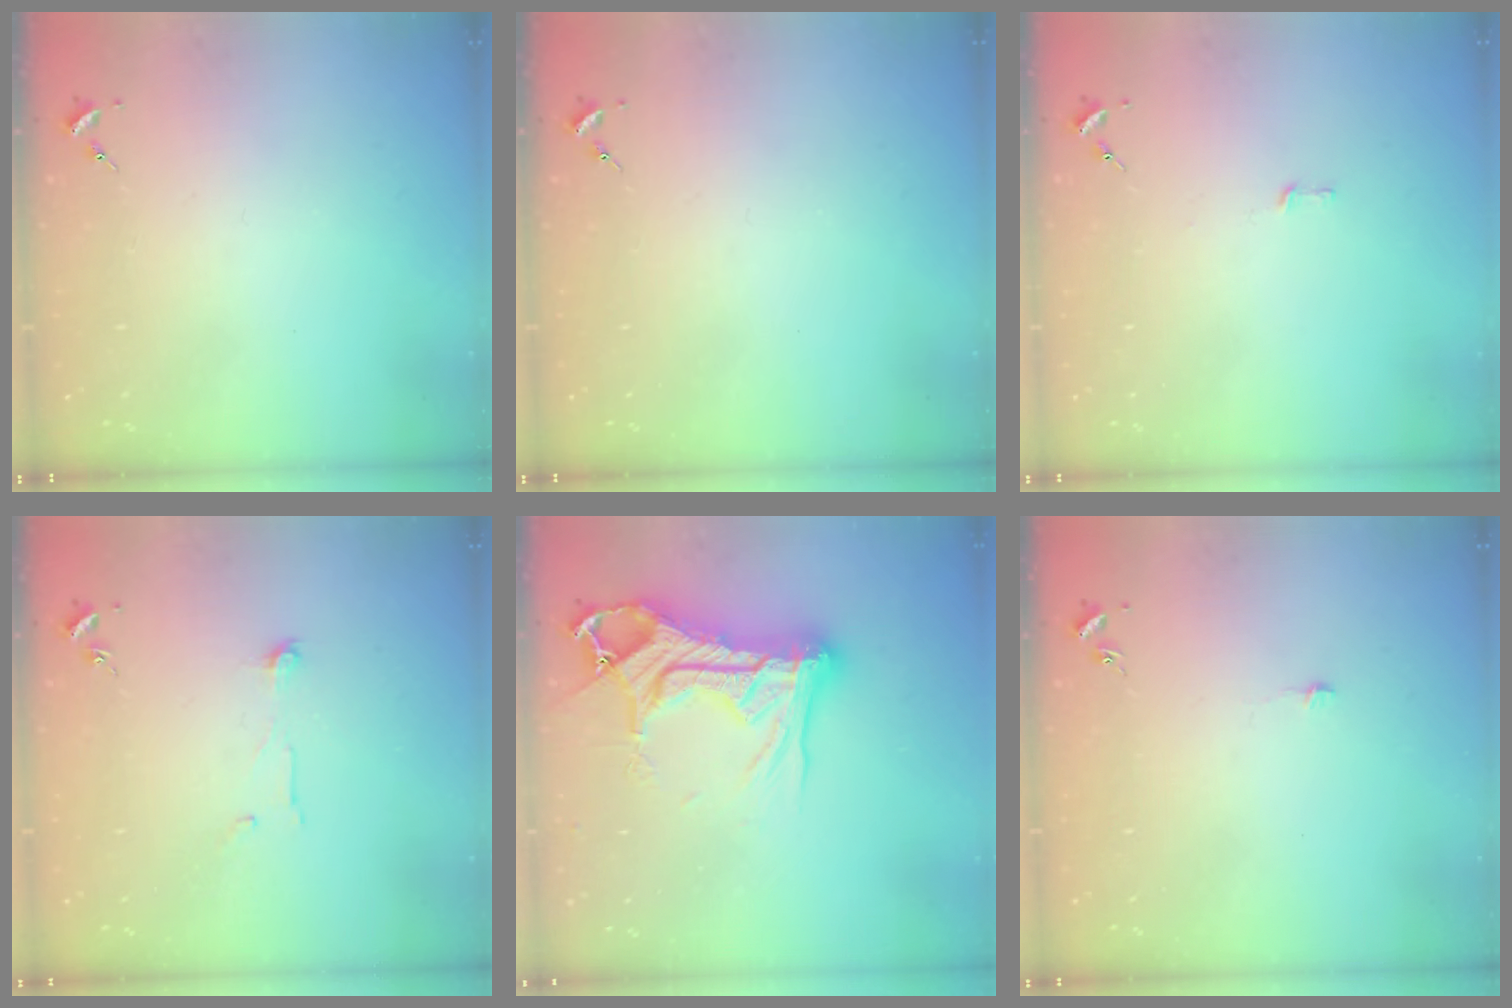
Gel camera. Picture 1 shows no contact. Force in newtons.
{"total": 0.0}
{"total": 2.6, "press": 2.6, "slide": 0.2}
{"total": 5.5, "press": 5.5, "slide": 0.3}
{"total": 23.0, "press": 22.8, "slide": 2.5}
{"total": 3.2, "press": 3.1, "slide": 0.3}